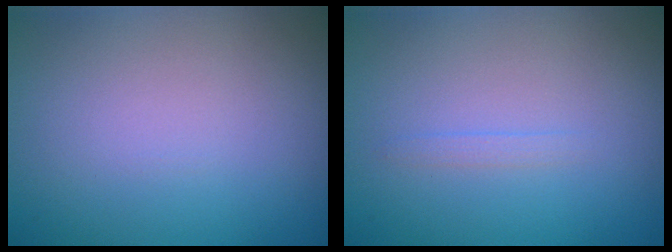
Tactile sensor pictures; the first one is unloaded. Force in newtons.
{"total": 0.6, "press": 0.6, "slide": 0.1}